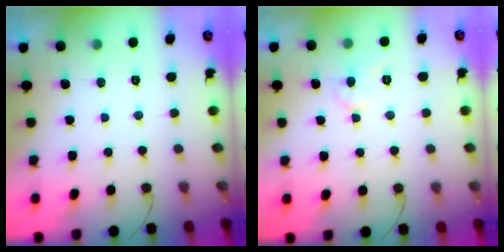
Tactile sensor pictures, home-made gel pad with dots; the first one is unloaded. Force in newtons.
{"total": 5.0, "press": 5.0, "slide": 0.5}